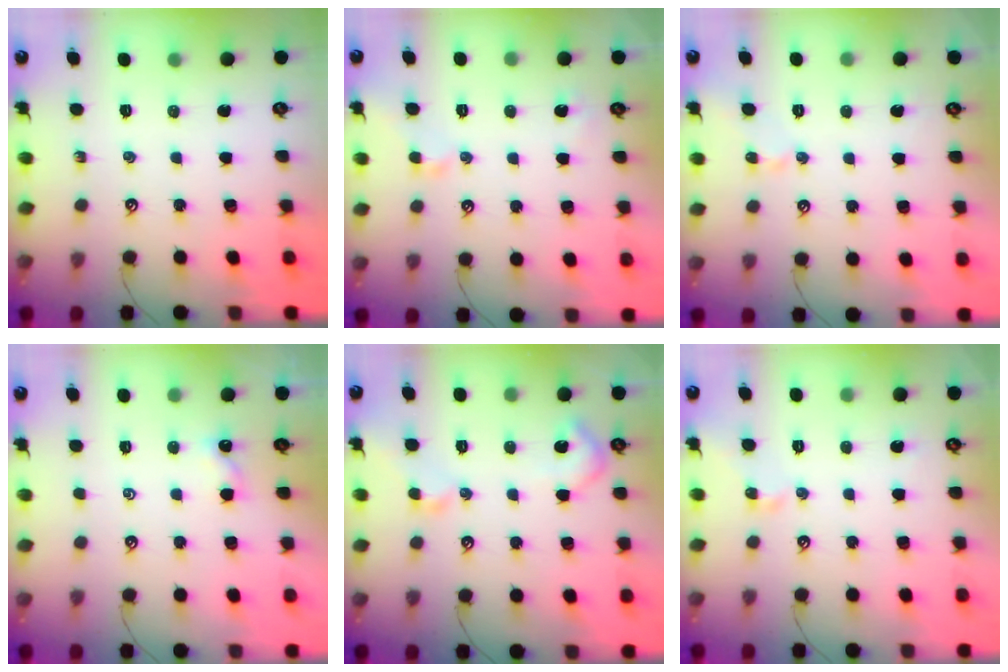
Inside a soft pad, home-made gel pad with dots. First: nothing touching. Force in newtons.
{"total": 2.3, "press": 2.2, "slide": 0.6}
{"total": 2.8, "press": 2.7, "slide": 0.6}
{"total": 0.9, "press": 0.9, "slide": 0.3}
{"total": 5.2, "press": 5.1, "slide": 1.0}
{"total": 1.6, "press": 1.5, "slide": 0.4}